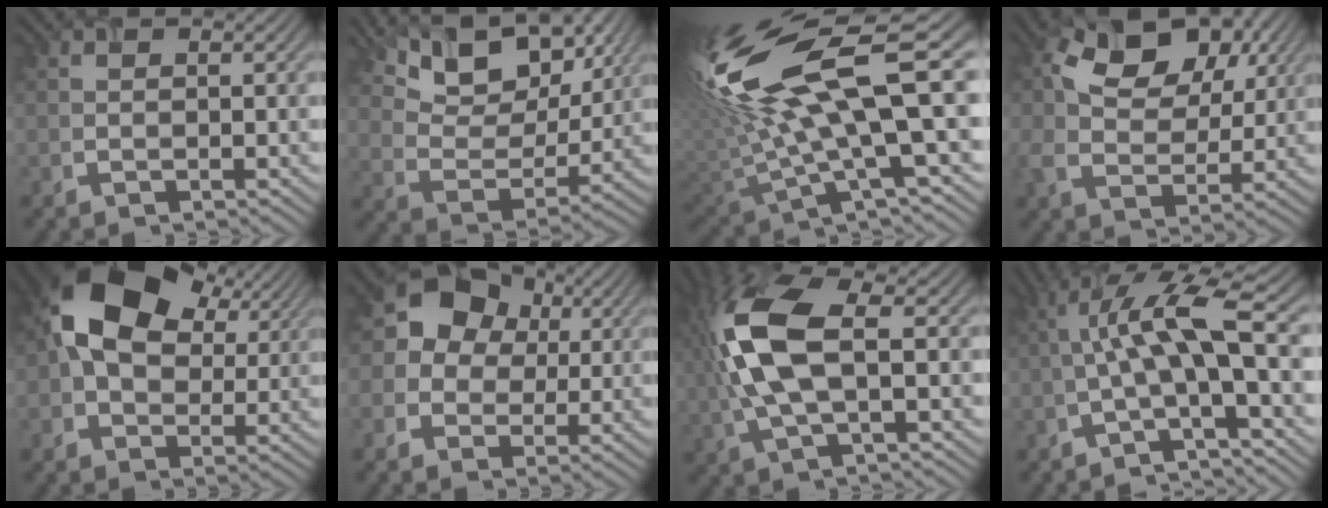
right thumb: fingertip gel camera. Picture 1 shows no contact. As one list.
[{"total": 13.3, "force": [8.9, 6.9, 7.0], "torque": [-0.145, -0.002, 0.143]}, {"total": 20.2, "force": [4.7, 6.9, 18.4], "torque": [-0.380, -0.002, 0.091]}, {"total": 10.4, "force": [3.9, 7.2, 6.5], "torque": [-0.138, 0.002, 0.064]}, {"total": 14.1, "force": [4.5, 9.6, 9.4], "torque": [-0.180, 0.007, 0.085]}, {"total": 10.2, "force": [1.9, 9.0, 4.6], "torque": [-0.103, 0.028, 0.012]}, {"total": 10.6, "force": [0.8, 4.4, 9.6], "torque": [-0.234, 0.005, 0.014]}, {"total": 9.9, "force": [-0.1, 2.6, 9.5], "torque": [-0.170, 0.021, -0.014]}]